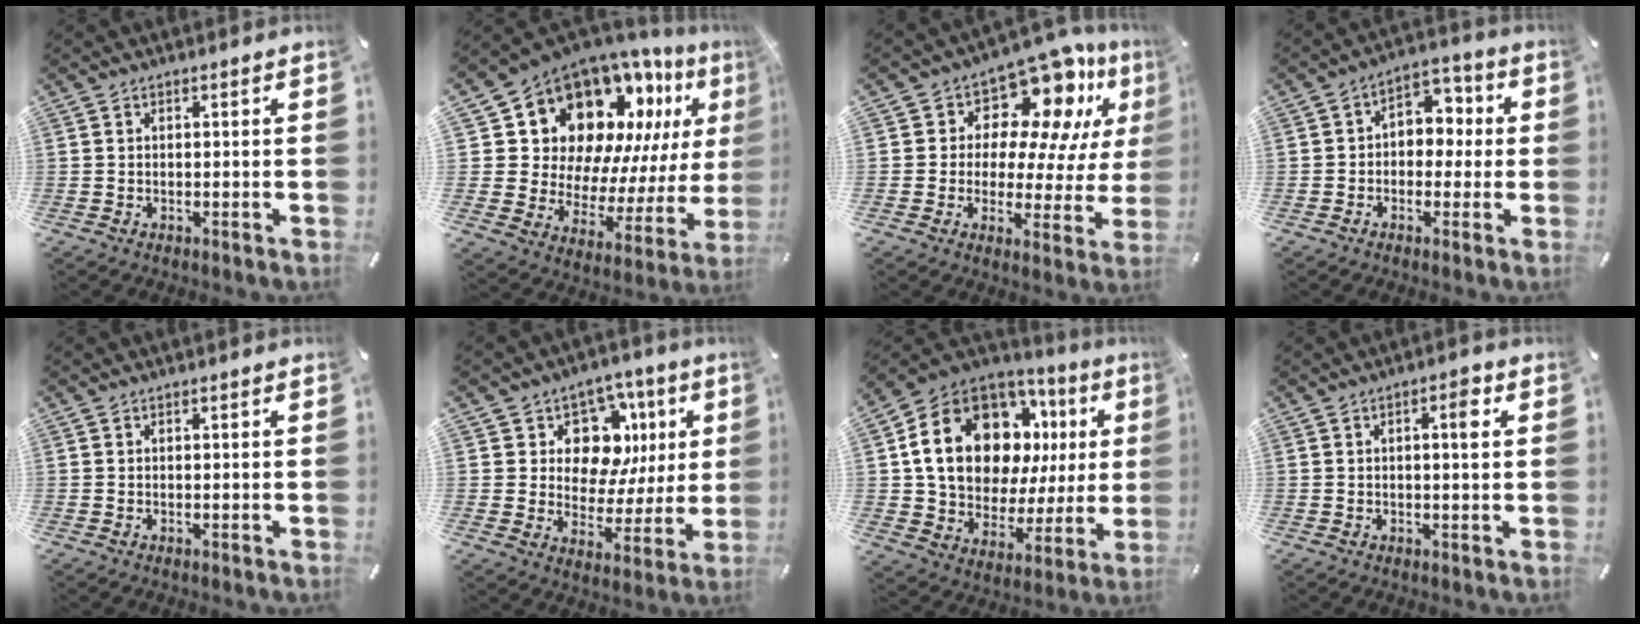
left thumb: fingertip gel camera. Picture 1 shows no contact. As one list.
[{"total": 17.2, "force": [11.6, 10.8, 6.8], "torque": [-0.118, -0.111, 0.223]}, {"total": 13.6, "force": [8.9, 7.8, 6.7], "torque": [-0.100, -0.079, 0.152]}, {"total": 6.1, "force": [-1.0, 5.3, 2.9], "torque": [-0.034, 0.010, -0.024]}, {"total": 0.0}, {"total": 12.0, "force": [4.6, 9.6, 5.5], "torque": [-0.073, -0.040, 0.086]}, {"total": 21.6, "force": [8.3, 14.6, 13.7], "torque": [-0.245, -0.043, 0.154]}, {"total": 3.8, "force": [1.0, 1.0, 3.6], "torque": [-0.048, -0.001, 0.007]}]